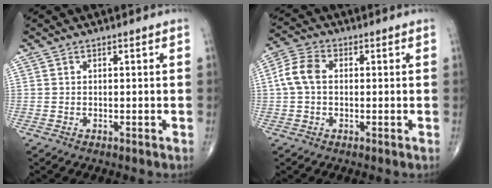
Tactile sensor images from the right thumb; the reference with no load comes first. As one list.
[{"total": 6.1, "force": [0.3, 4.2, 4.4], "torque": [-0.094, 0.018, -0.001]}]